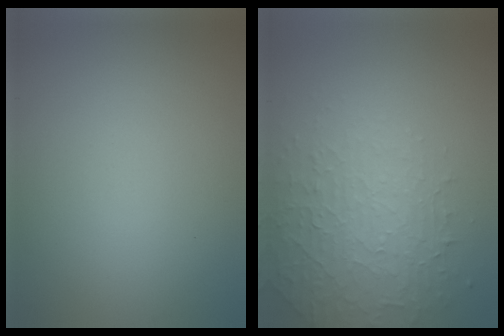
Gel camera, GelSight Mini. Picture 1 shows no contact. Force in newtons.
{"total": 4.6, "press": 3.1, "slide": 3.3}